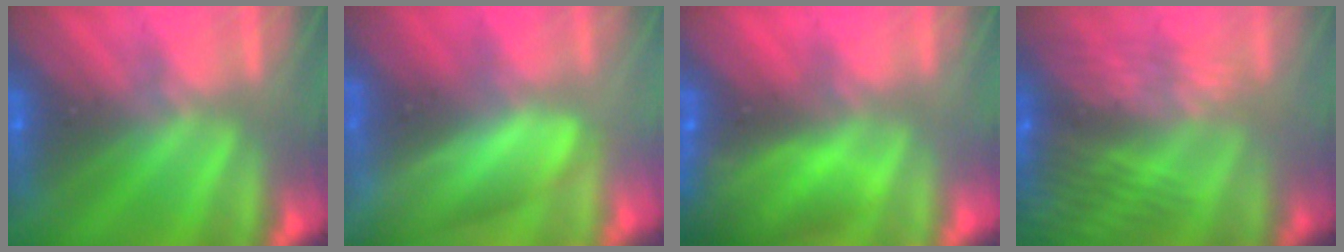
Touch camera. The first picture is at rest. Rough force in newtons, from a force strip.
{"total": 3.6}
{"total": 7.9}
{"total": 6.8}